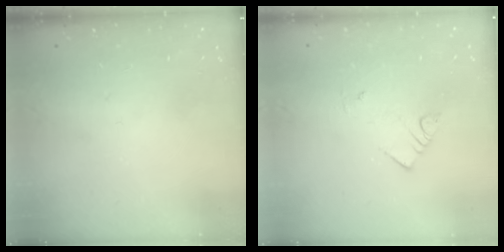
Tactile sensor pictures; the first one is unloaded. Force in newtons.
{"total": 3.4, "press": 3.4, "slide": 0.1}